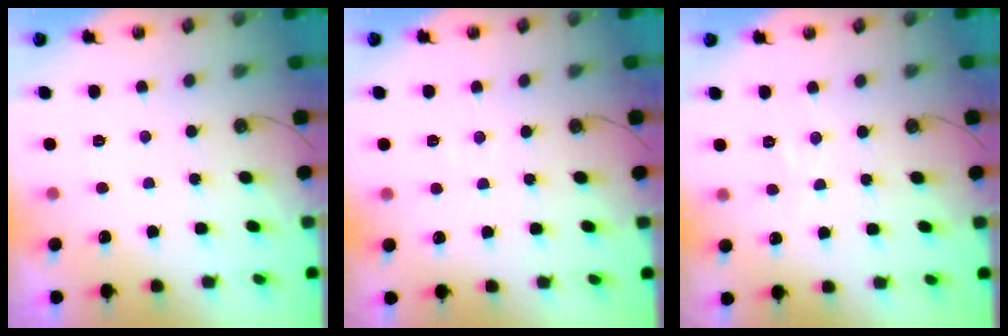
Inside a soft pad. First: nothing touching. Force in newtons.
{"total": 3.8, "press": 3.7, "slide": 0.5}
{"total": 6.1, "press": 6.0, "slide": 0.4}